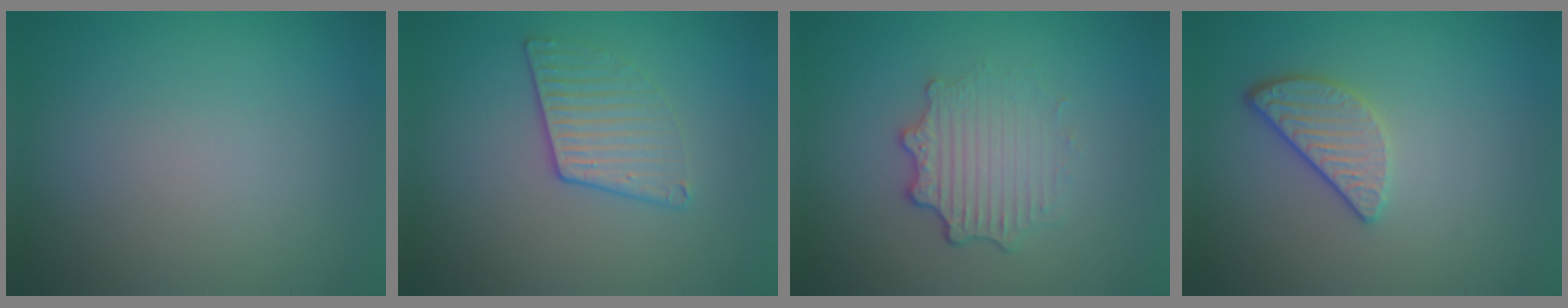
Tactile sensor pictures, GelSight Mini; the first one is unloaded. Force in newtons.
{"total": 2.3, "press": 1.9, "slide": 1.3}
{"total": 3.4, "press": 2.6, "slide": 2.1}
{"total": 2.6, "press": 2.3, "slide": 1.3}